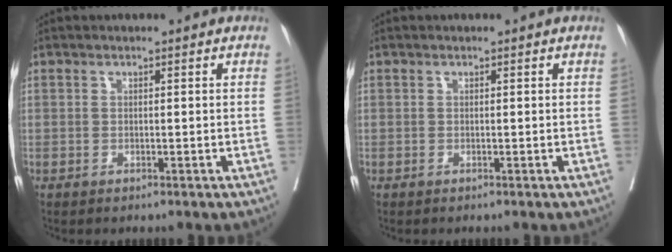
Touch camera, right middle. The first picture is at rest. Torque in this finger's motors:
{"motor_torque": [0.01, -0.02, -0.02, 0.00]}